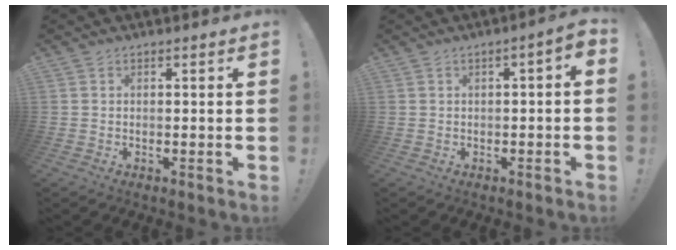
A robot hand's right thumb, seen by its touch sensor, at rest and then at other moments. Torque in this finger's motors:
{"motor_torque": [-0.45, -0.17, -0.37, 0.36, 0.13]}